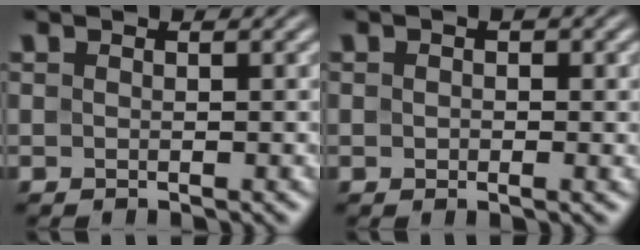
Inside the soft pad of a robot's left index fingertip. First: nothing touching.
{"total": 2.2, "force": [0.2, 1.0, 1.9], "torque": [-0.026, 0.001, 0.004]}